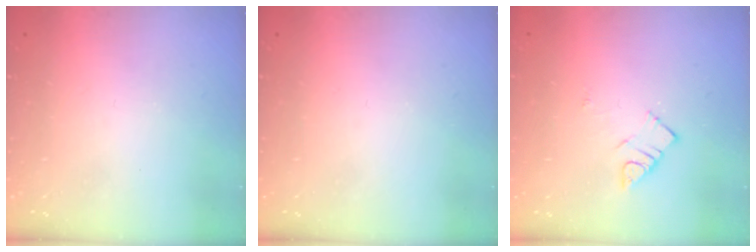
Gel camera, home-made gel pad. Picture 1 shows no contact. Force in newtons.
{"total": 0.0}
{"total": 4.3, "press": 4.3, "slide": 0.5}